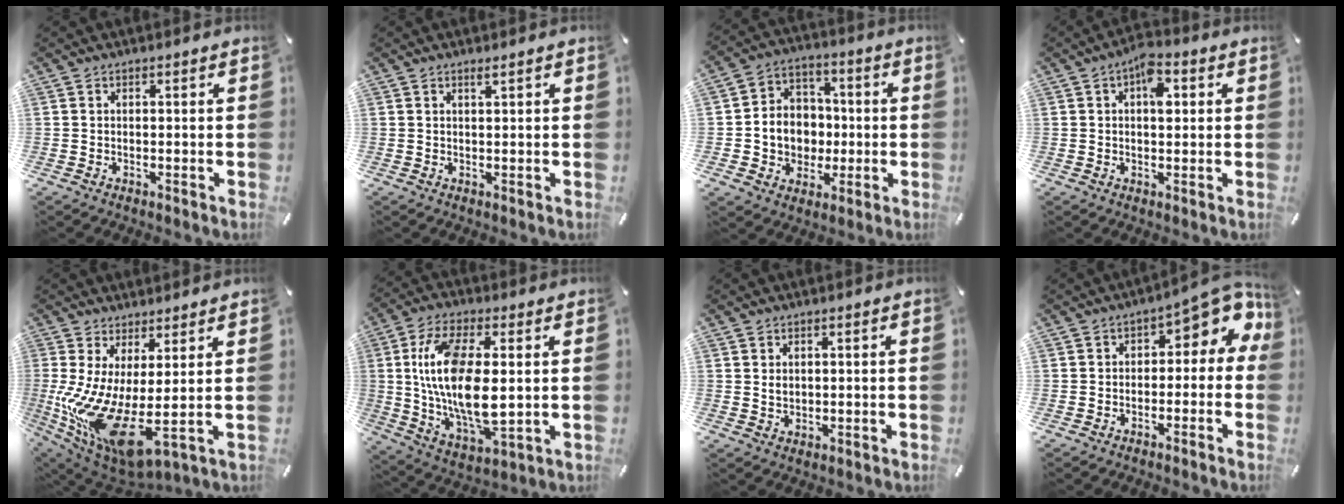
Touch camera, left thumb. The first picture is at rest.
{"total": 1.1, "force": [0.6, 0.2, 0.9], "torque": [-0.018, 0.001, 0.010]}
{"total": 9.5, "force": [-1.5, 9.2, 2.2], "torque": [-0.042, 0.011, -0.020]}
{"total": 6.1, "force": [1.4, 3.3, 4.9], "torque": [-0.058, -0.004, 0.016]}
{"total": 13.5, "force": [-2.0, 3.4, 12.9], "torque": [-0.254, -0.044, -0.027]}
{"total": 17.5, "force": [2.5, 7.9, 15.4], "torque": [-0.325, -0.010, 0.042]}
{"total": 1.5, "force": [0.7, 1.2, 0.6], "torque": [-0.015, 0.002, 0.014]}
{"total": 7.4, "force": [2.2, 4.2, 5.7], "torque": [-0.072, -0.020, 0.034]}